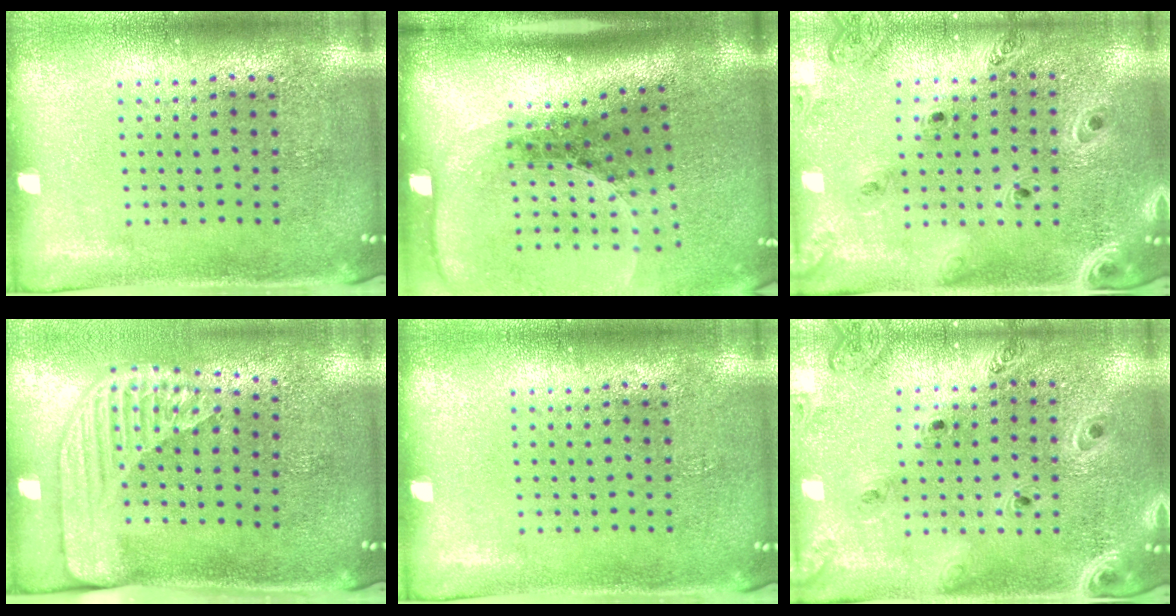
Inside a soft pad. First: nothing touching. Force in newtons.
{"total": 2.6, "press": 1.8, "slide": 1.8}
{"total": 1.3, "press": 1.3, "slide": 0.2}
{"total": 2.3, "press": 1.8, "slide": 1.5}
{"total": 0.0}
{"total": 1.2, "press": 1.2, "slide": 0.2}